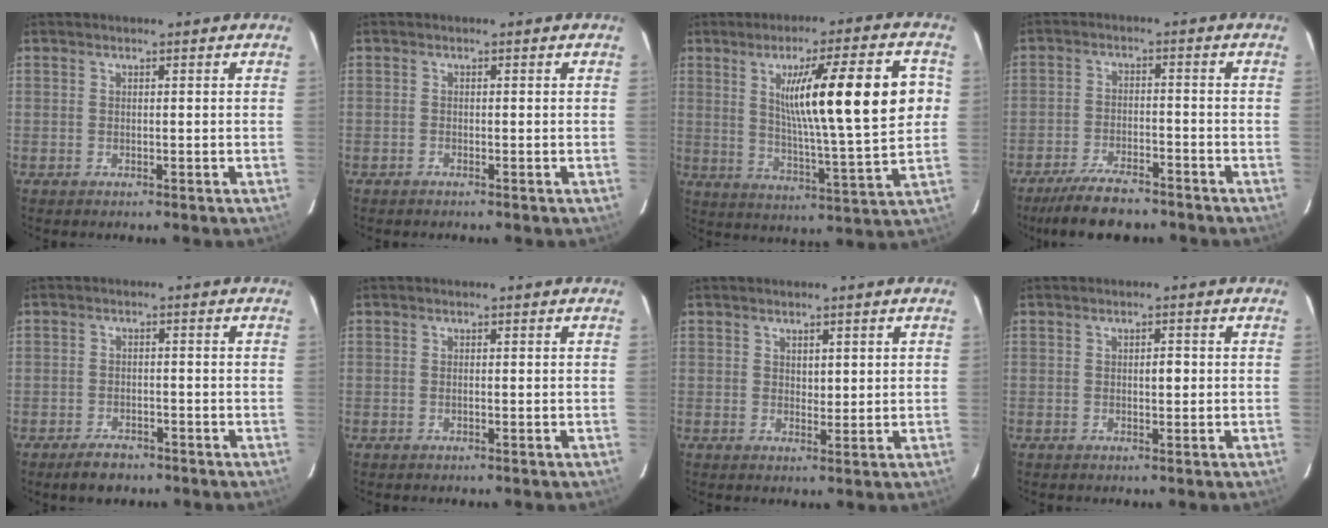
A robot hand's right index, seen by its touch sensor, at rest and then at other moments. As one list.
[{"total": 0.0}, {"total": 18.7, "force": [4.2, 1.1, 18.2], "torque": [-0.272, 0.005, 0.061]}, {"total": 8.7, "force": [-7.4, 2.4, 4.0], "torque": [-0.072, -0.016, -0.127]}, {"total": 3.8, "force": [-2.8, 2.0, 1.6], "torque": [-0.031, 0.000, -0.041]}, {"total": 0.0}, {"total": 2.0, "force": [0.9, 1.1, 1.4], "torque": [-0.020, -0.001, 0.017]}, {"total": 1.5, "force": [0.1, 0.6, 1.4], "torque": [-0.020, 0.002, 0.001]}]